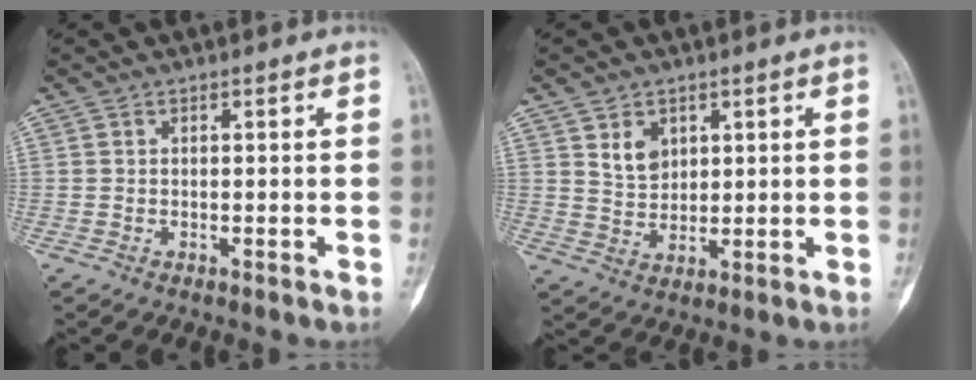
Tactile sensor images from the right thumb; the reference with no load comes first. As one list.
[{"total": 4.9, "force": [2.3, 3.6, 2.5], "torque": [-0.027, -0.020, 0.048]}]